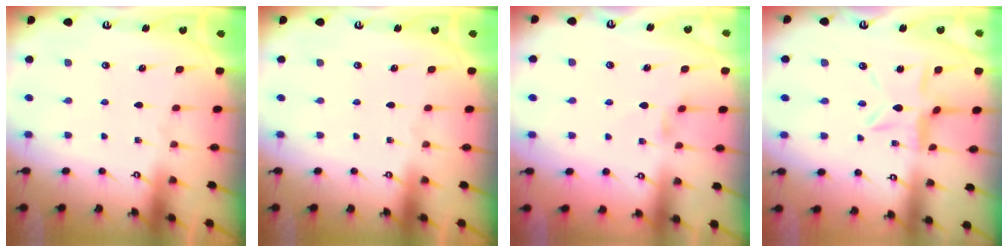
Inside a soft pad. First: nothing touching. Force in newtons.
{"total": 0.0}
{"total": 1.2, "press": 1.1, "slide": 0.3}
{"total": 7.7, "press": 7.7, "slide": 0.7}